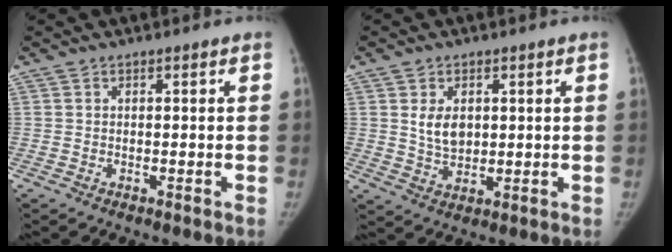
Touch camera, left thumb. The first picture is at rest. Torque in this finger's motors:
{"motor_torque": [0.03, 0.03, 0.47, -0.43, 0.11]}